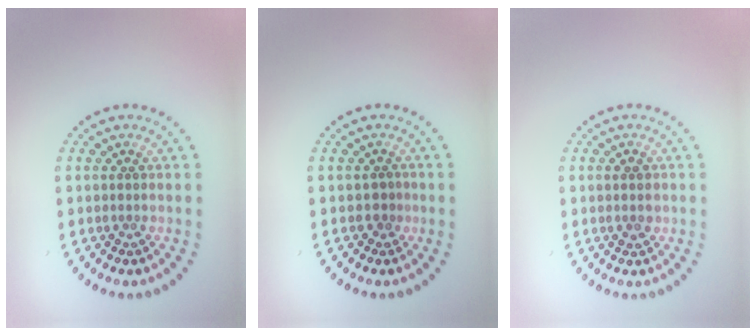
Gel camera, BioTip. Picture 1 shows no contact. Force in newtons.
{"total": 0.9, "press": 0.8, "slide": 0.5}
{"total": 1.0, "press": 1.0, "slide": 0.1}